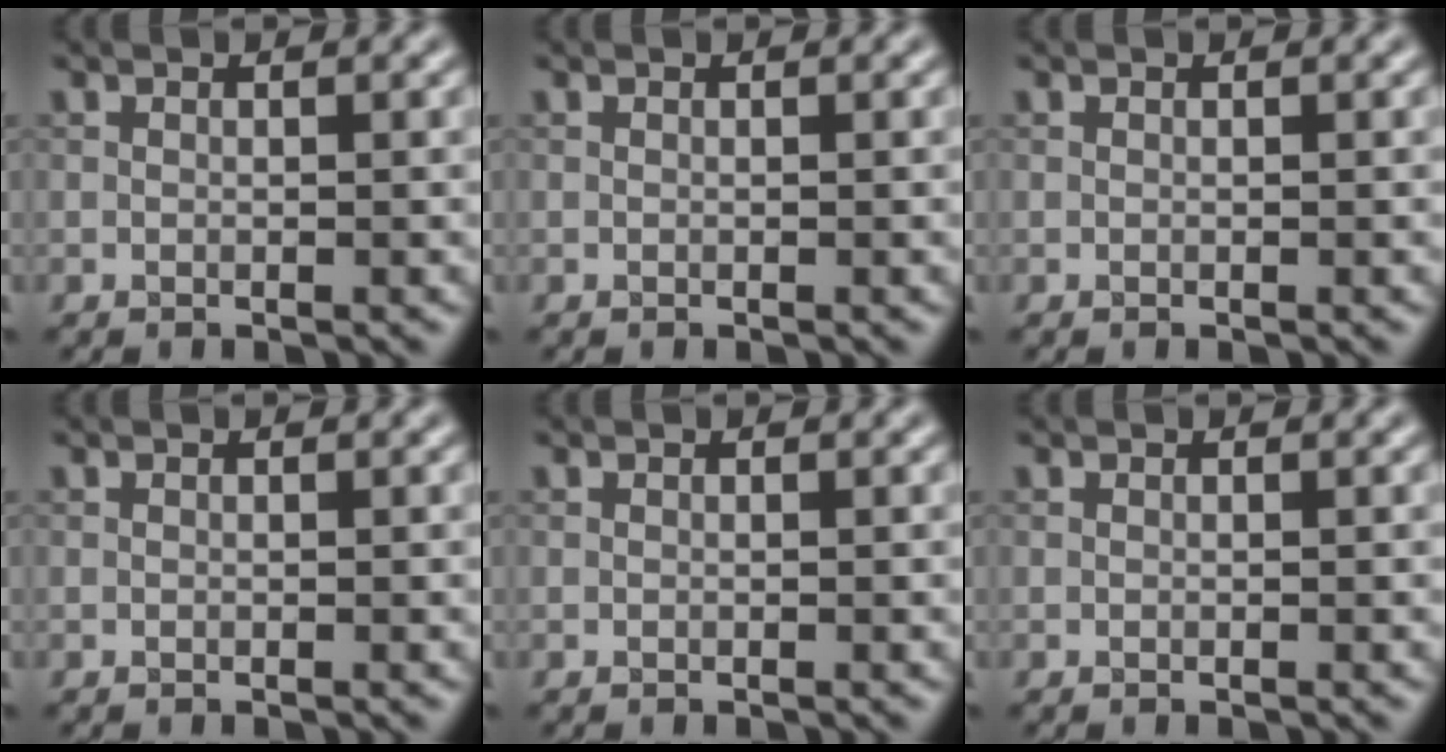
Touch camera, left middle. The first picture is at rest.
{"total": 0.0}
{"total": 0.0}
{"total": 0.0}
{"total": 0.0}
{"total": 0.0}